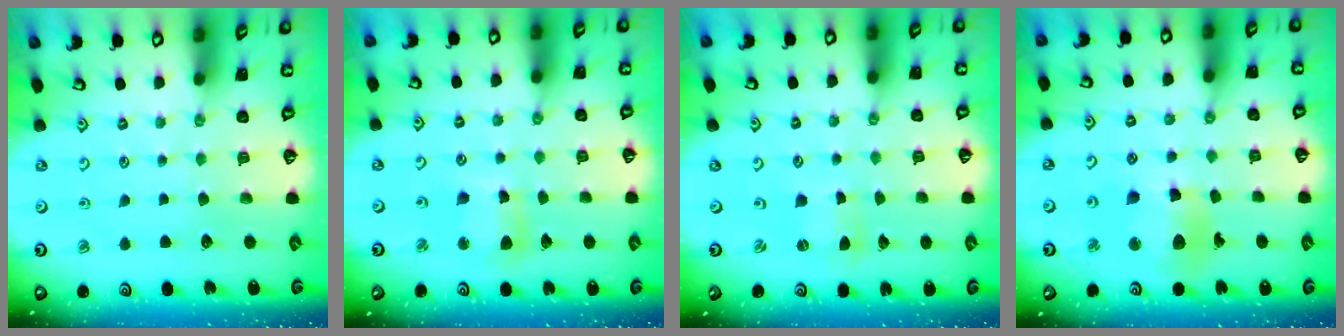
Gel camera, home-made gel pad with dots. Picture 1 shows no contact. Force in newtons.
{"total": 8.3, "press": 8.2, "slide": 1.0}
{"total": 1.0, "press": 1.0, "slide": 0.2}
{"total": 12.6, "press": 12.5, "slide": 1.8}